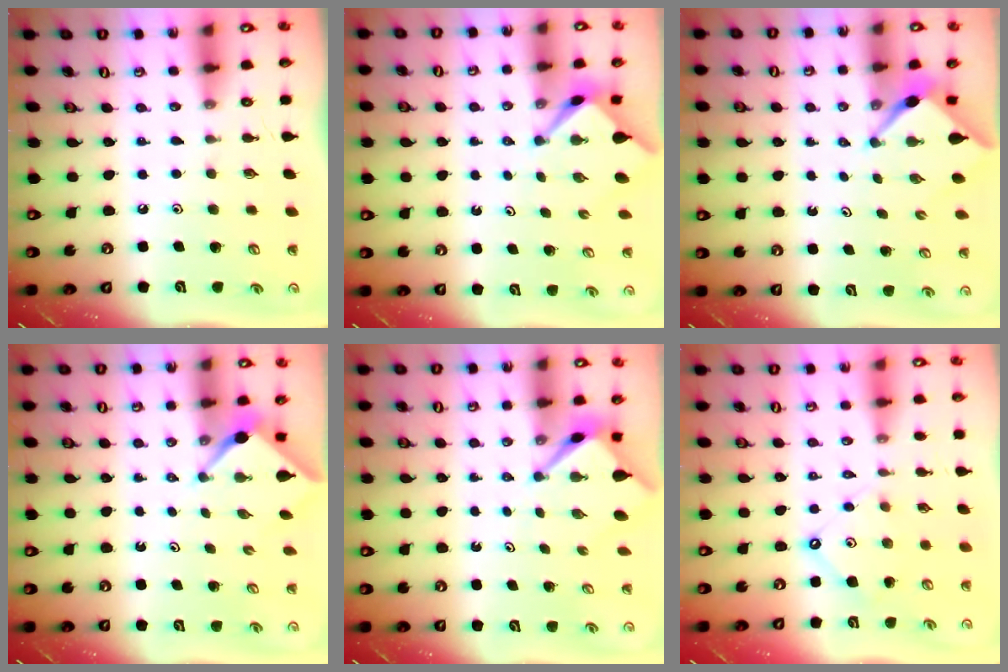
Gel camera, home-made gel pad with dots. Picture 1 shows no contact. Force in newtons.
{"total": 3.0, "press": 3.0, "slide": 0.3}
{"total": 2.7, "press": 2.7, "slide": 0.3}
{"total": 2.5, "press": 2.5, "slide": 0.3}
{"total": 3.1, "press": 3.1, "slide": 0.2}
{"total": 7.6, "press": 7.5, "slide": 0.7}